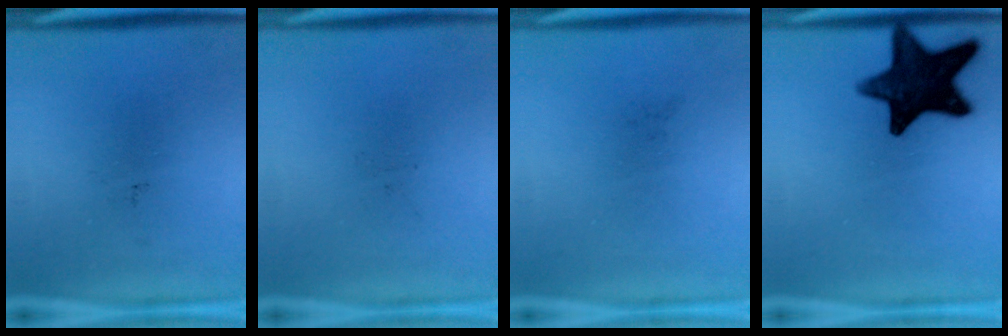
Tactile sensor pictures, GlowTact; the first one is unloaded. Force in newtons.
{"total": 0.0}
{"total": 0.0}
{"total": 15.3}